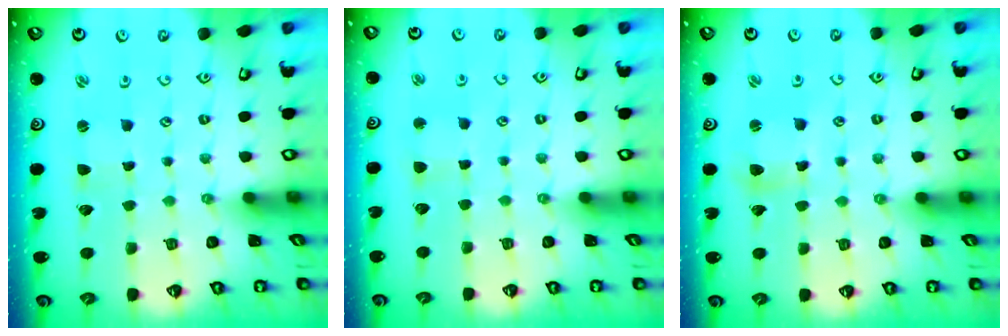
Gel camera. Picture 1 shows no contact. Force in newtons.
{"total": 2.7, "press": 2.6, "slide": 0.3}
{"total": 4.1, "press": 4.0, "slide": 0.5}